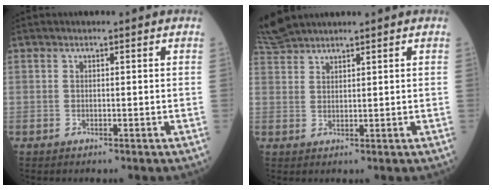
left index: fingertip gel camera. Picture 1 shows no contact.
{"total": 4.7, "force": [4.6, 0.0, 1.1], "torque": [-0.039, 0.022, 0.100]}